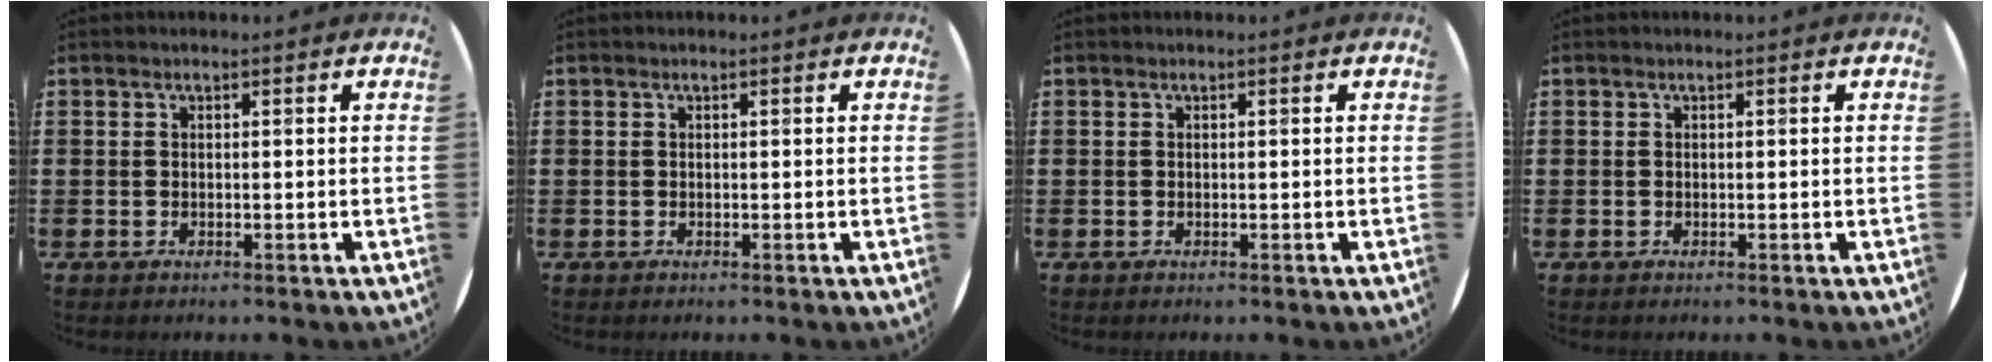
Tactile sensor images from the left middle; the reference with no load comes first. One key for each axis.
{"total": 0.0}
{"total": 0.0}
{"total": 0.0}